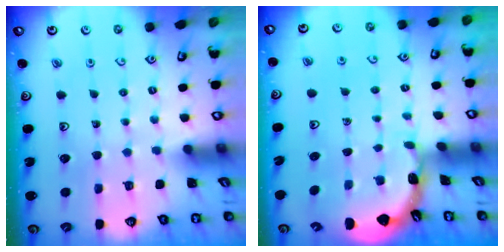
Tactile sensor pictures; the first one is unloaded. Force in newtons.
{"total": 1.6, "press": 1.6, "slide": 0.1}